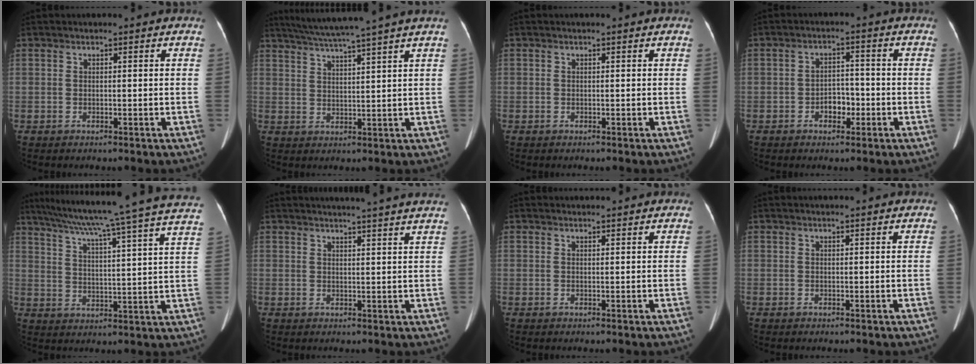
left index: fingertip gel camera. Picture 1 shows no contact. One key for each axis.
{"total": 11.3, "fx": 9.5, "fy": -2.2, "fz": 5.9, "tx": -0.101, "ty": 0.007, "tz": 0.138}
{"total": 0.0}
{"total": 3.5, "fx": -1.5, "fy": 2.3, "fz": 2.2, "tx": -0.034, "ty": 0.010, "tz": -0.025}
{"total": 27.6, "fx": 23.1, "fy": -0.5, "fz": 15.0, "tx": -0.249, "ty": -0.023, "tz": 0.299}
{"total": 13.7, "fx": 12.5, "fy": -0.9, "fz": 5.4, "tx": -0.080, "ty": -0.014, "tz": 0.141}
{"total": 2.6, "fx": 2.5, "fy": 0.2, "fz": 0.3, "tx": -0.011, "ty": 0.017, "tz": 0.031}
{"total": 1.7, "fx": 1.7, "fy": -0.1, "fz": 0.4, "tx": -0.008, "ty": 0.010, "tz": 0.022}